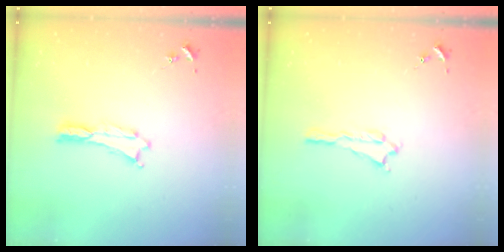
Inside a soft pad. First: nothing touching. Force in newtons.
{"total": 0.6, "press": 0.6, "slide": 0.2}